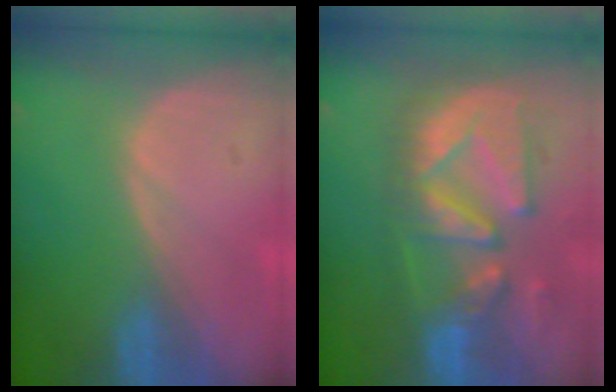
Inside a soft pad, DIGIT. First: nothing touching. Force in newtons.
{"total": 12.0, "press": 11.0, "slide": 4.8}